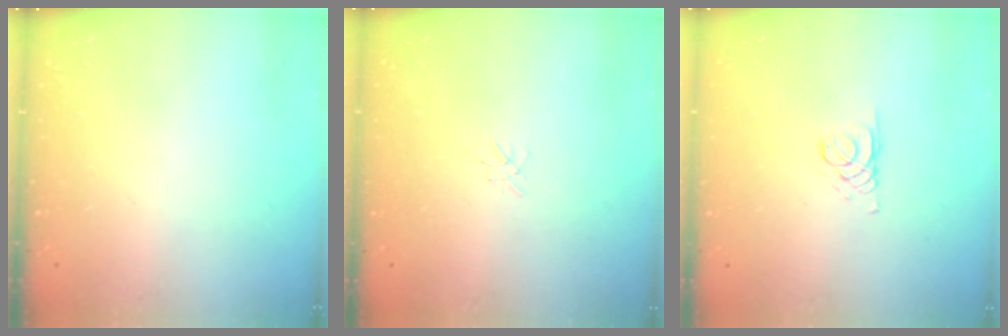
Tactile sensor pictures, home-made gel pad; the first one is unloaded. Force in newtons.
{"total": 0.0}
{"total": 2.1, "press": 2.1, "slide": 0.2}